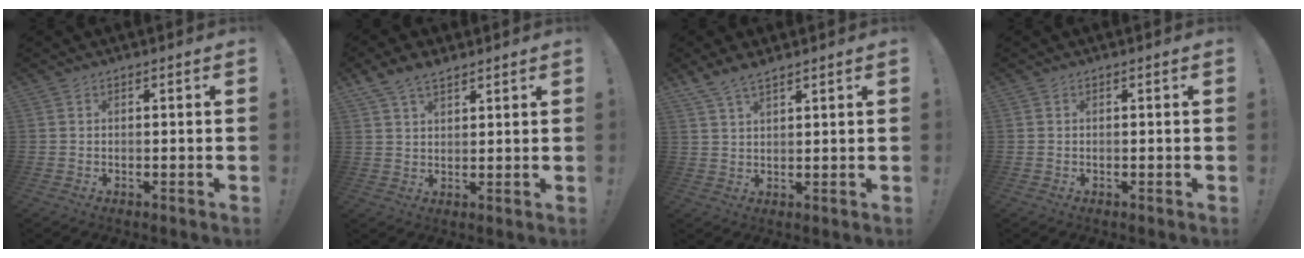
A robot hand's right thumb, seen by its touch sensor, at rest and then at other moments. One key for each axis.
{"total": 5.8, "fx": 4.4, "fy": 2.7, "fz": 2.7, "tx": -0.048, "ty": -0.018, "tz": 0.083}
{"total": 4.8, "fx": 4.0, "fy": 1.2, "fz": 2.3, "tx": -0.044, "ty": -0.019, "tz": 0.076}
{"total": 0.0}